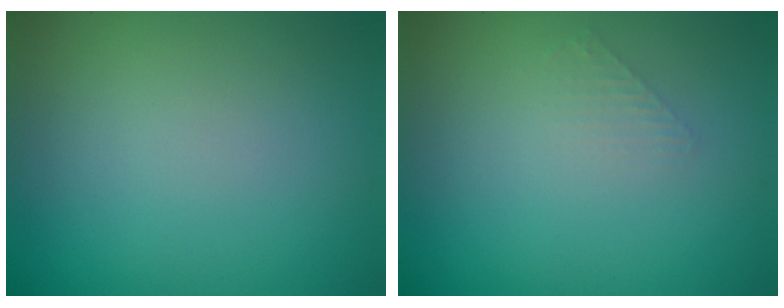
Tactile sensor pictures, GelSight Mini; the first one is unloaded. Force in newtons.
{"total": 1.0, "press": 1.0, "slide": 0.1}